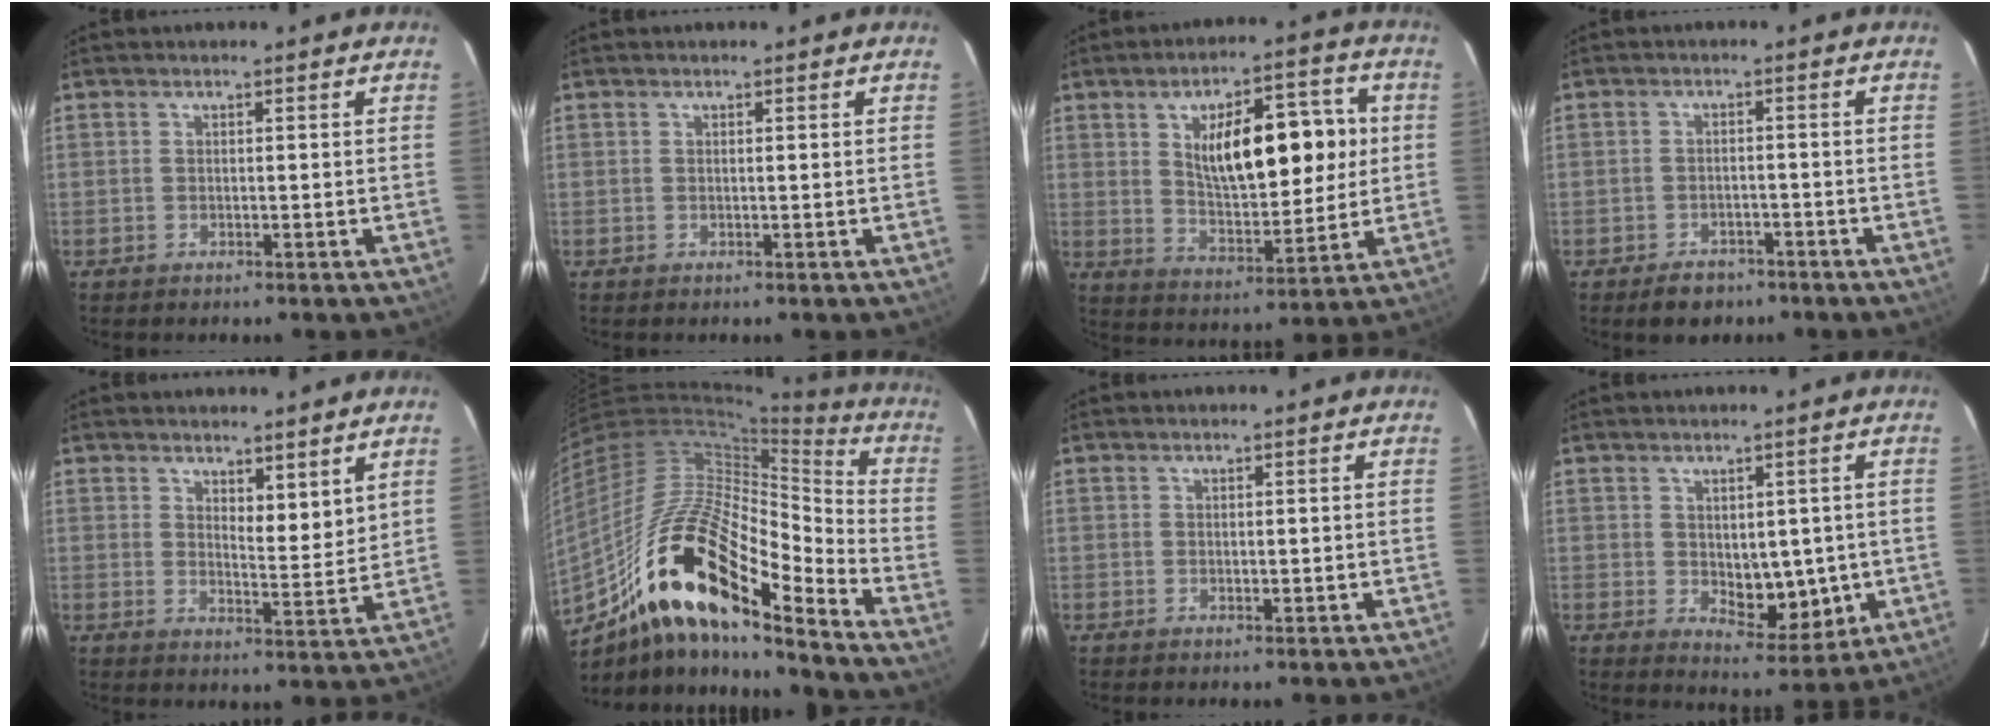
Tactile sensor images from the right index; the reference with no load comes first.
{"total": 0.0}
{"total": 15.4, "force": [3.2, 6.0, 13.8], "torque": [-0.211, 0.022, 0.058]}
{"total": 4.1, "force": [-2.9, 2.6, 1.3], "torque": [-0.022, 0.005, -0.038]}
{"total": 4.8, "force": [3.4, 1.4, 3.0], "torque": [-0.048, -0.018, 0.060]}
{"total": 21.6, "force": [-12.5, 5.7, 16.7], "torque": [-0.322, 0.014, -0.212]}
{"total": 0.7, "force": [-0.1, 0.3, 0.6], "torque": [-0.009, -0.002, 0.001]}
{"total": 7.4, "force": [-0.5, 4.0, 6.2], "torque": [-0.075, -0.006, 0.010]}